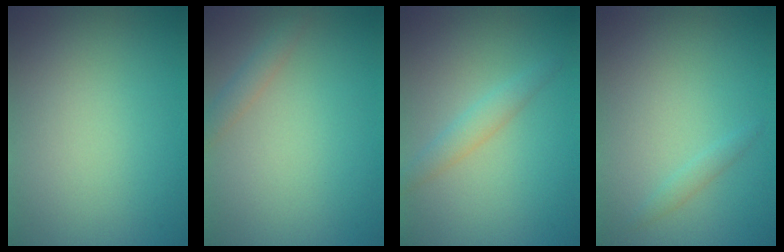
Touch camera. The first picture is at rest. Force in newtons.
{"total": 1.3, "press": 1.3, "slide": 0.1}
{"total": 1.9, "press": 1.9, "slide": 0.0}
{"total": 0.8, "press": 0.8, "slide": 0.0}